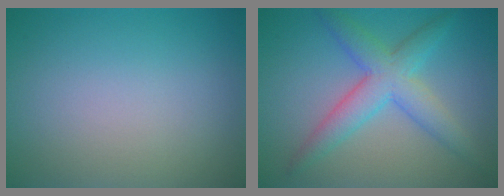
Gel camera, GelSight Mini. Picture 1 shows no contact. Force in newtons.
{"total": 5.0, "press": 5.0, "slide": 0.2}